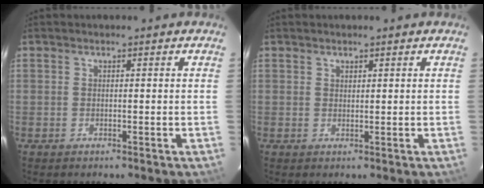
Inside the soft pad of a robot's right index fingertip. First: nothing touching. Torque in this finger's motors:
{"motor_torque": [-0.29, 0.30, 0.01, 0.00]}